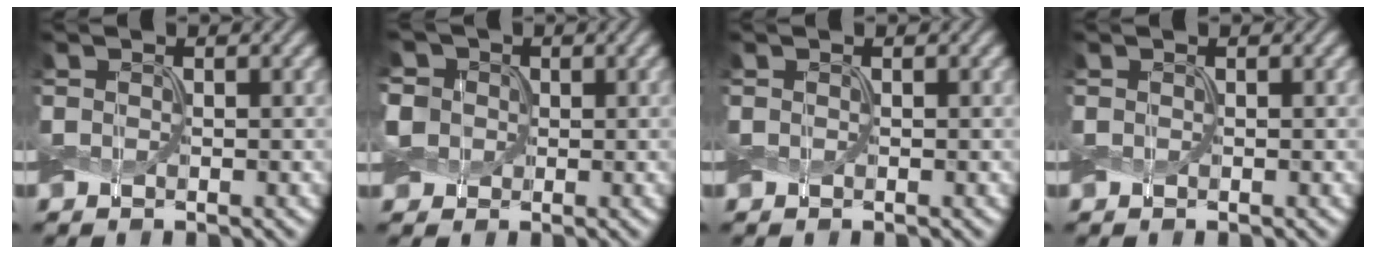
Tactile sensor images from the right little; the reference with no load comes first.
{"total": 5.7, "force": [2.3, 4.7, 2.3], "torque": [-0.072, 0.017, 0.025]}
{"total": 0.0}
{"total": 0.0}